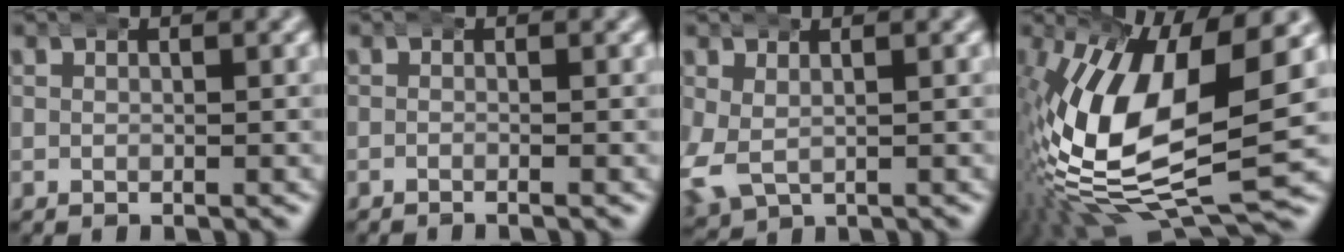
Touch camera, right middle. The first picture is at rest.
{"total": 0.6, "force": [-0.6, -0.1, 0.2], "torque": [-0.001, 0.006, -0.016]}
{"total": 3.5, "force": [0.1, 2.9, 2.0], "torque": [-0.069, -0.021, 0.018]}
{"total": 17.4, "force": [-1.0, 9.0, 14.9], "torque": [-0.300, -0.038, 0.014]}